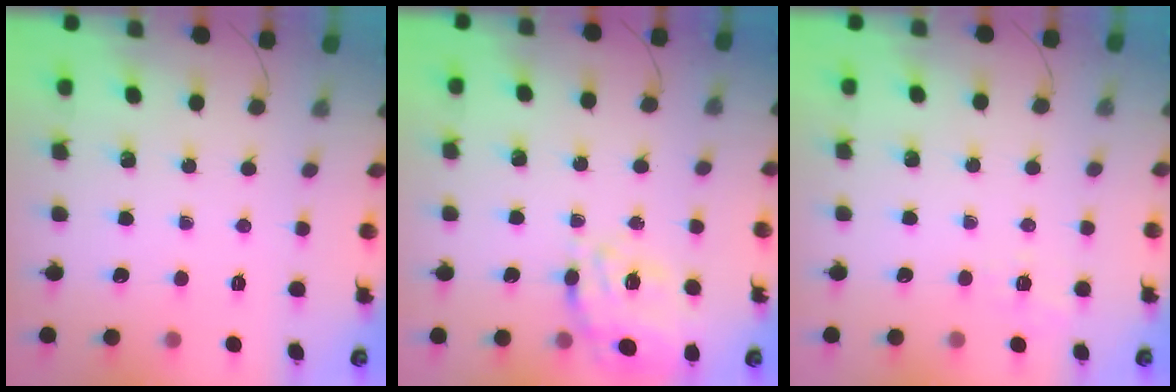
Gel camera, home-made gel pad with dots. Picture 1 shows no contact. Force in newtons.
{"total": 11.3, "press": 10.7, "slide": 3.9}
{"total": 1.8, "press": 0.4, "slide": 1.8}